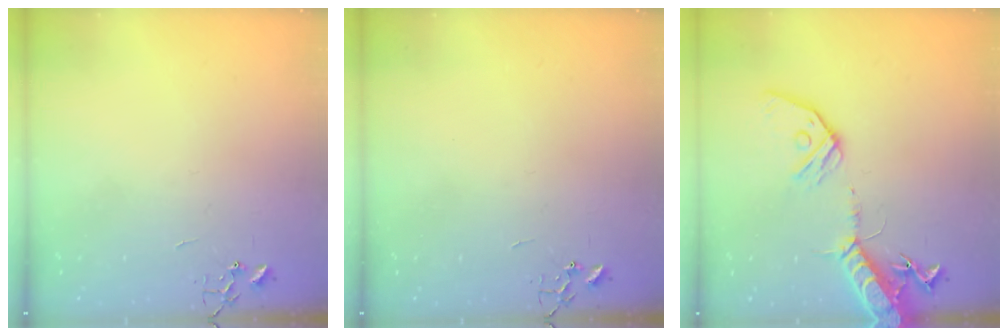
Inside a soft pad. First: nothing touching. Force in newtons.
{"total": 0.0}
{"total": 16.0, "press": 15.7, "slide": 3.0}